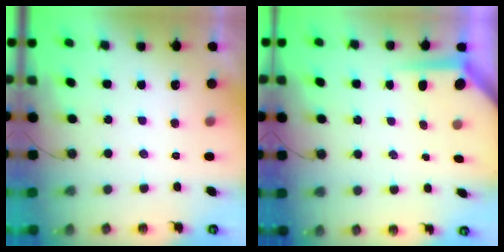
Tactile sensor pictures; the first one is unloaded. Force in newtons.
{"total": 4.0, "press": 4.0, "slide": 0.3}